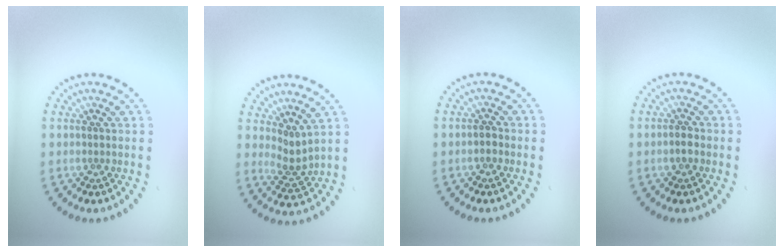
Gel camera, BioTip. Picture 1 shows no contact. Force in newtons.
{"total": 2.0, "press": 1.4, "slide": 1.5}
{"total": 0.9, "press": 0.9, "slide": 0.2}
{"total": 1.2, "press": 1.1, "slide": 0.4}